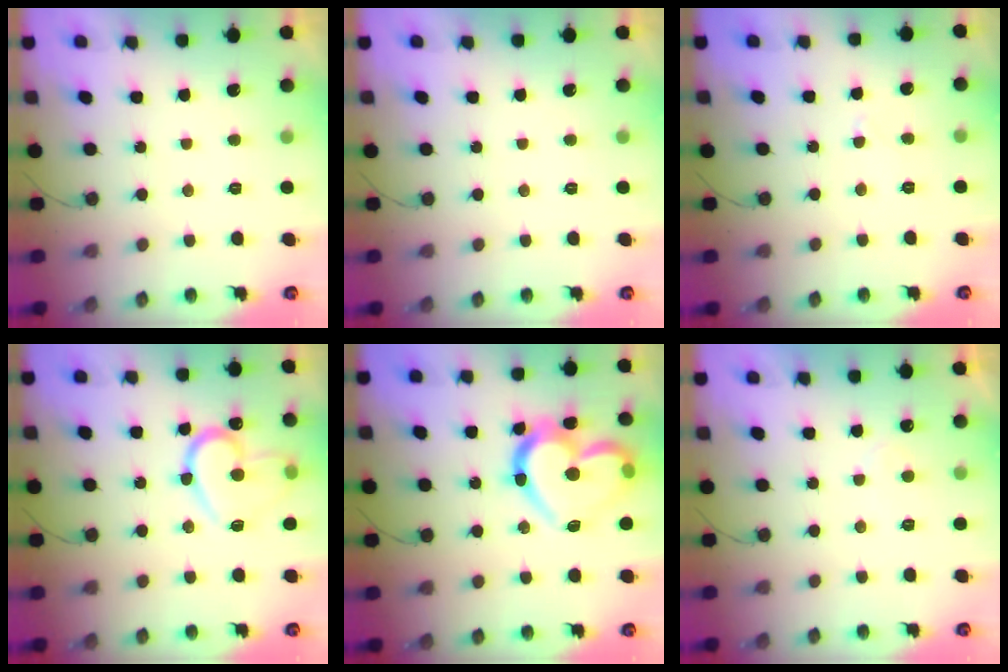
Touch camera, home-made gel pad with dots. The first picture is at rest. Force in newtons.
{"total": 0.0}
{"total": 2.6, "press": 2.5, "slide": 0.2}
{"total": 15.5, "press": 15.4, "slide": 1.3}
{"total": 20.5, "press": 20.3, "slide": 2.6}
{"total": 5.6, "press": 5.6, "slide": 0.3}